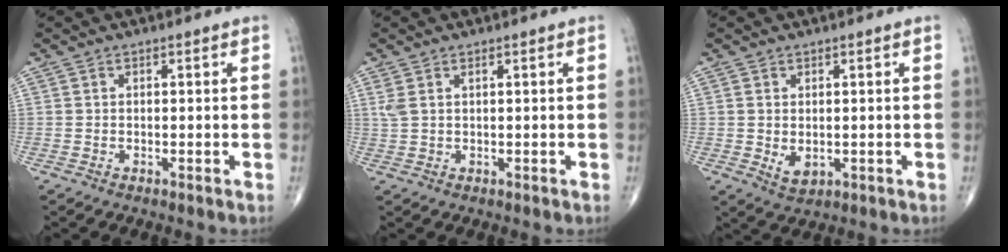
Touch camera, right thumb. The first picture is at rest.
{"total": 2.1, "force": [1.0, 0.8, 1.7], "torque": [-0.048, 0.010, 0.031]}
{"total": 3.1, "force": [-0.2, 2.1, 2.3], "torque": [-0.033, -0.007, 0.007]}